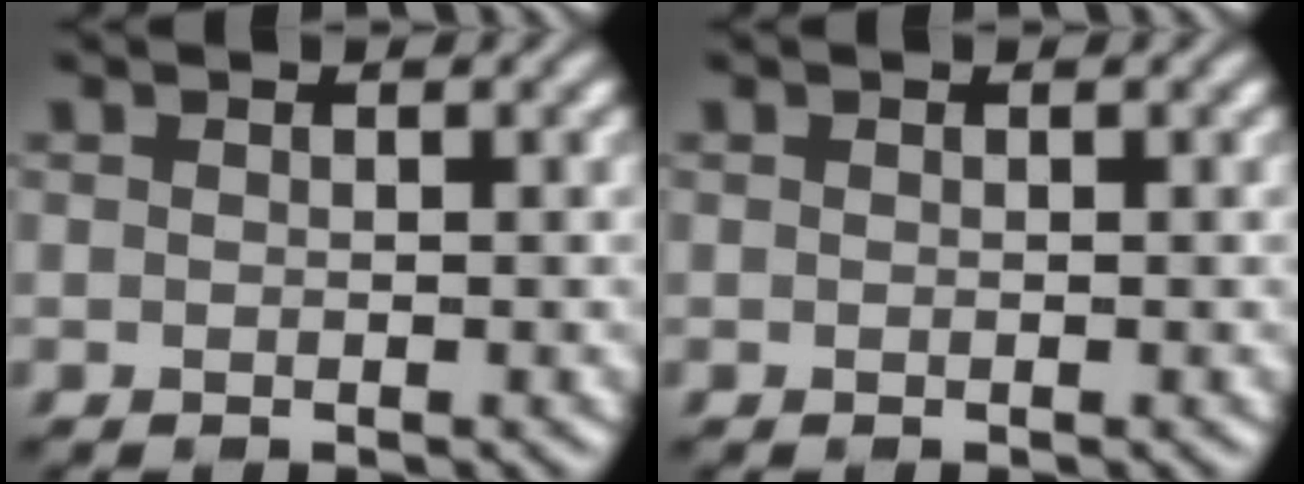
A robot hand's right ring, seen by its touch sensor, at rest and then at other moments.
{"total": 0.0}